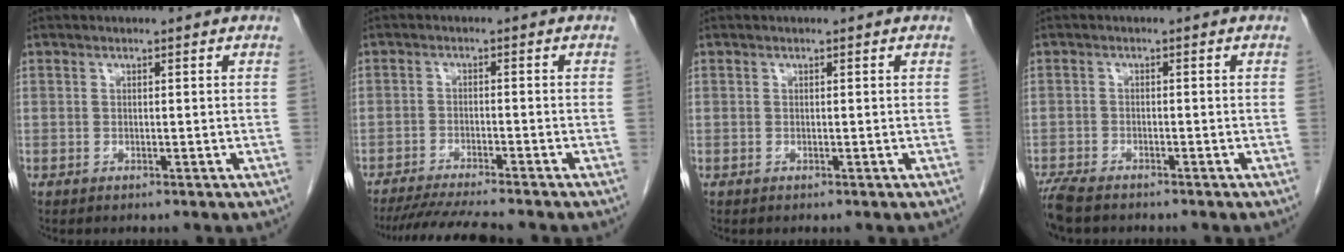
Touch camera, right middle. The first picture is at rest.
{"total": 8.9, "force": [-8.0, -0.2, 4.1], "torque": [-0.062, -0.022, -0.128]}
{"total": 0.0}
{"total": 5.5, "force": [-4.7, 1.5, 2.5], "torque": [-0.048, -0.014, -0.083]}